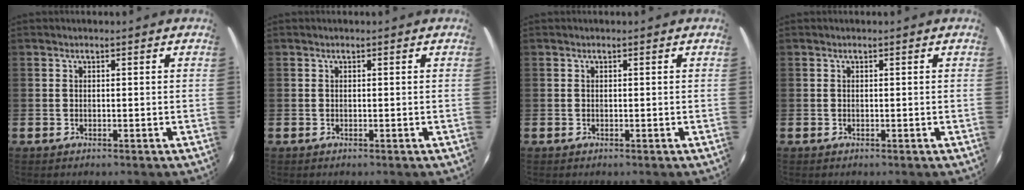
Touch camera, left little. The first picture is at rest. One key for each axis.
{"total": 0.0}
{"total": 0.0}
{"total": 0.0}